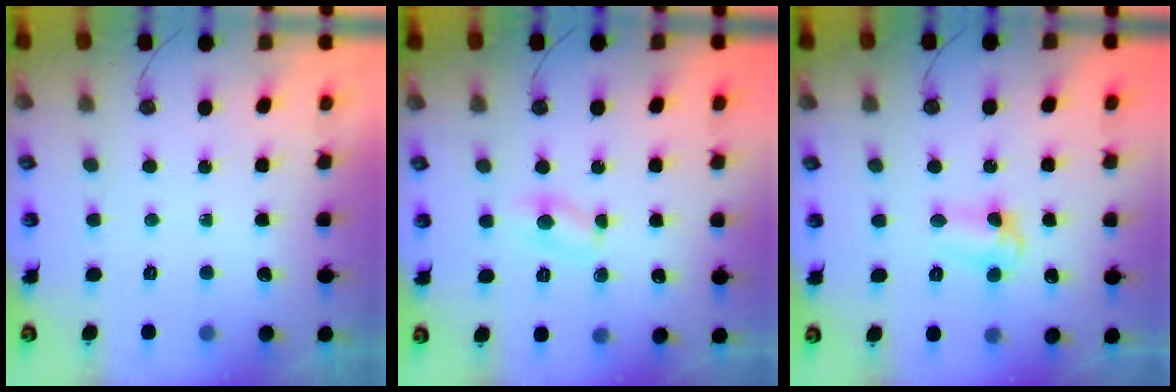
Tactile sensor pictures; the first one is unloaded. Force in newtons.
{"total": 5.0, "press": 4.9, "slide": 0.5}
{"total": 7.1, "press": 6.4, "slide": 3.2}